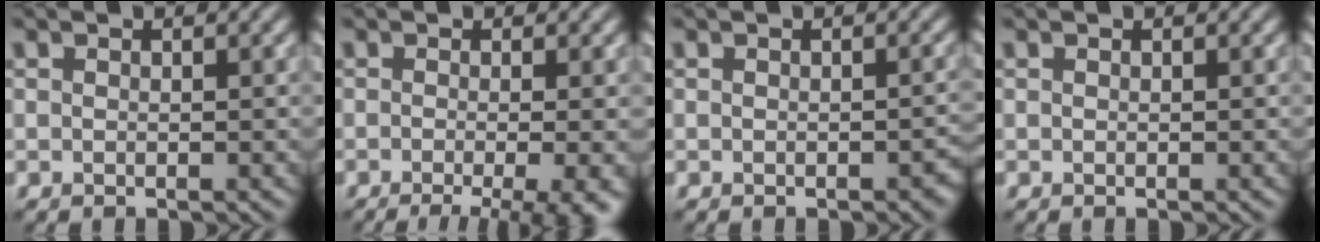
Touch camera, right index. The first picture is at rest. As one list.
[{"total": 7.3, "force": [-2.9, 2.3, 6.2], "torque": [-0.055, -0.003, -0.042]}, {"total": 1.3, "force": [-0.7, 0.5, 1.0], "torque": [-0.016, -0.001, -0.007]}, {"total": 0.0}]